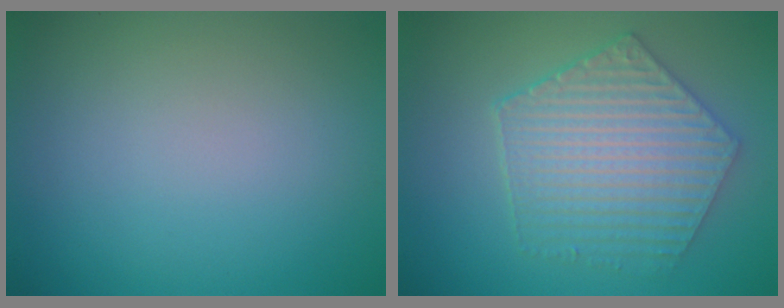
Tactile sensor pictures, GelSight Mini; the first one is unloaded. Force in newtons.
{"total": 5.8, "press": 4.7, "slide": 3.4}